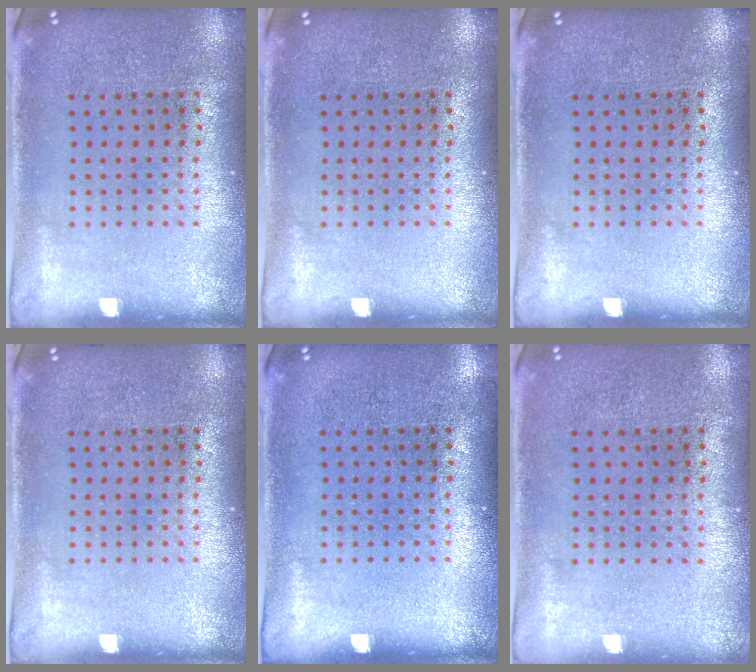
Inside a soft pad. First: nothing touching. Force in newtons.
{"total": 0.0}
{"total": 0.0}
{"total": 0.0}
{"total": 0.0}
{"total": 0.0}